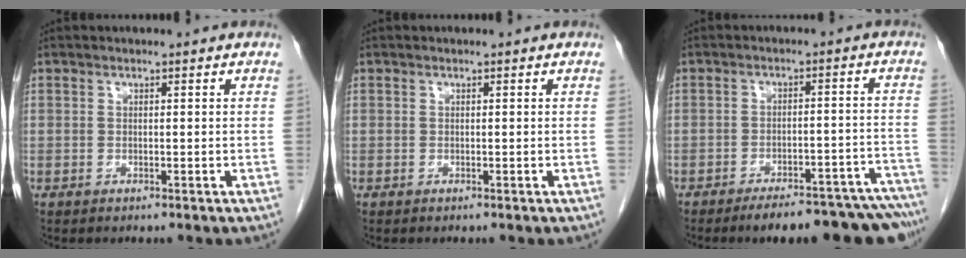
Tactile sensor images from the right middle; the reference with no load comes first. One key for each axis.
{"total": 0.0}
{"total": 16.9, "fx": -15.2, "fy": 3.2, "fz": 6.8, "tx": -0.022, "ty": 0.027, "tz": -0.187}